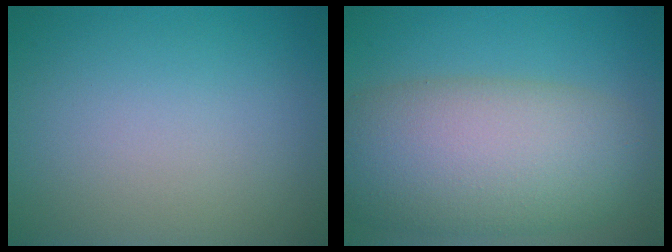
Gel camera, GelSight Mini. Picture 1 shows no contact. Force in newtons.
{"total": 10.7, "press": 10.6, "slide": 0.4}